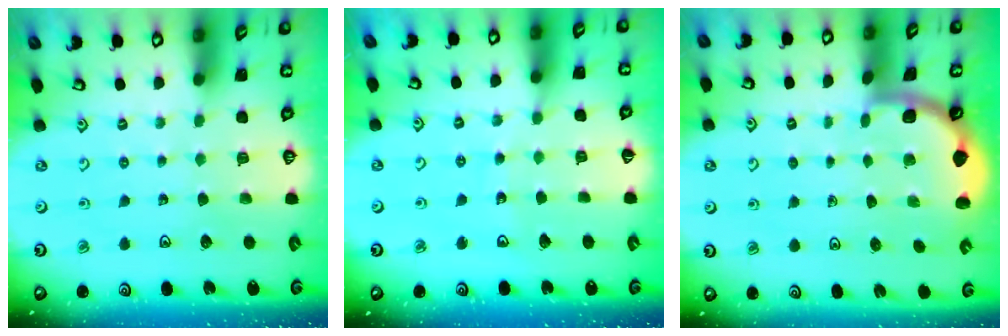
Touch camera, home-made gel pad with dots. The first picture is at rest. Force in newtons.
{"total": 6.0, "press": 5.9, "slide": 0.8}
{"total": 1.7, "press": 1.7, "slide": 0.1}